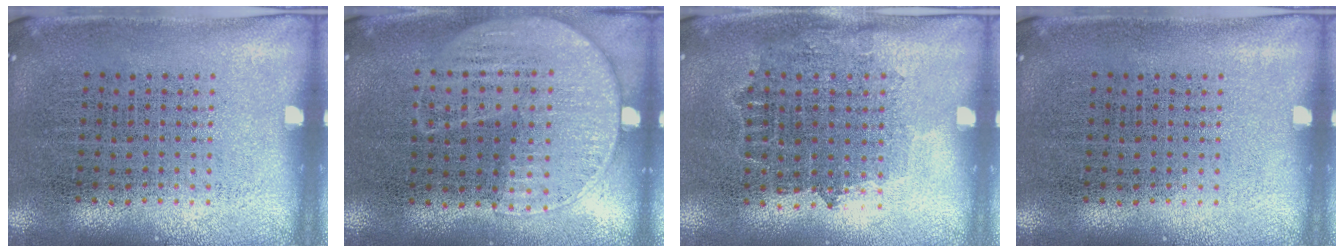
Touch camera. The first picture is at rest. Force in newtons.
{"total": 1.2, "press": 1.0, "slide": 0.6}
{"total": 0.8, "press": 0.8, "slide": 0.4}
{"total": 0.0}